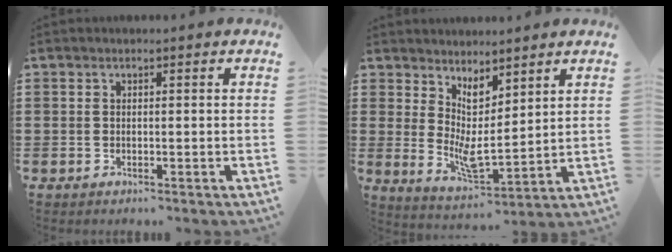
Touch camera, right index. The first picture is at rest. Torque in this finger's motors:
{"motor_torque": [1.41, 0.73, 0.62, 0.18]}